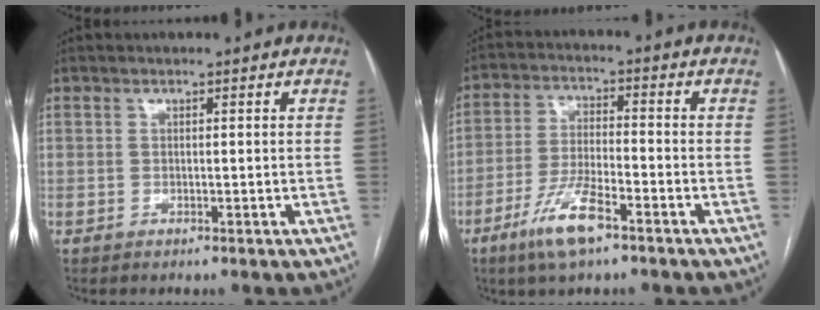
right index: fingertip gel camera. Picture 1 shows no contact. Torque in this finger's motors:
{"motor_torque": [-0.11, -0.20, -0.19, -0.06]}